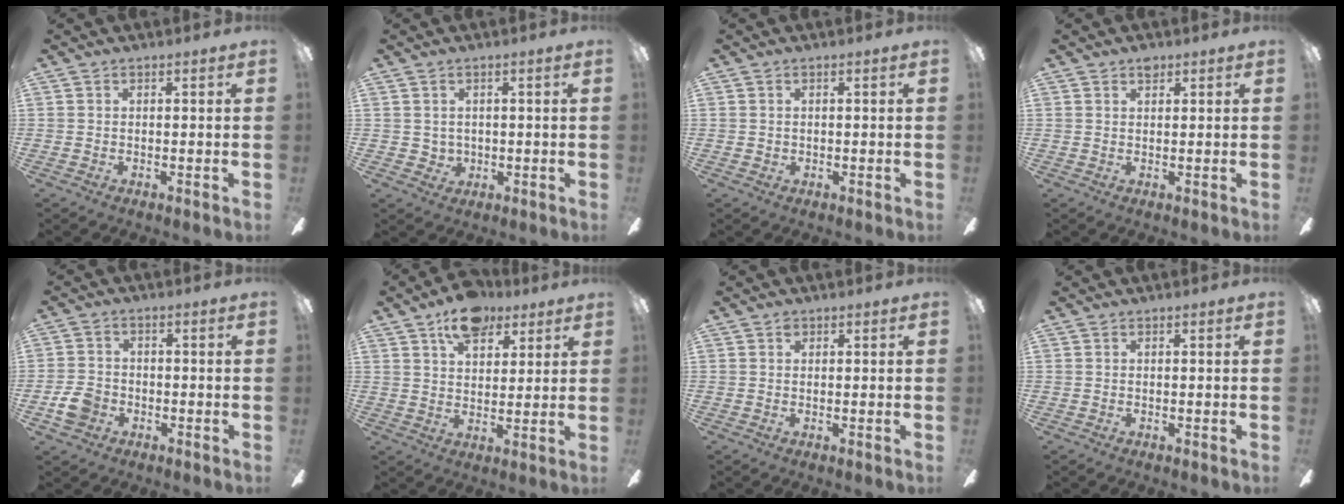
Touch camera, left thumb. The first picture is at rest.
{"total": 2.6, "force": [1.0, 2.3, 0.4], "torque": [-0.007, -0.002, 0.017]}
{"total": 0.7, "force": [0.2, 0.7, 0.1], "torque": [-0.002, 0.005, 0.002]}
{"total": 1.8, "force": [1.4, 0.9, 0.8], "torque": [-0.009, -0.003, 0.024]}
{"total": 5.8, "force": [-2.2, 4.5, 3.0], "torque": [-0.065, 0.012, -0.041]}
{"total": 10.3, "force": [6.8, 5.6, 5.2], "torque": [-0.073, -0.022, 0.121]}
{"total": 1.0, "force": [0.5, 0.7, 0.5], "torque": [-0.013, 0.001, 0.010]}
{"total": 0.0}